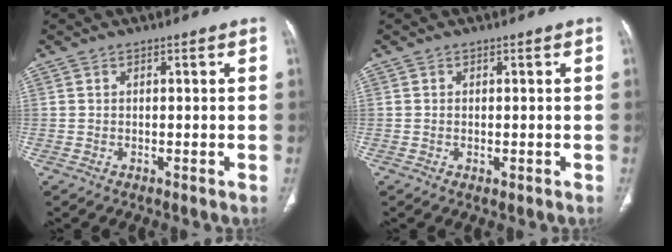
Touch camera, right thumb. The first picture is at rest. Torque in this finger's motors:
{"motor_torque": [-0.70, -0.12, -0.50, 0.39, -0.07]}